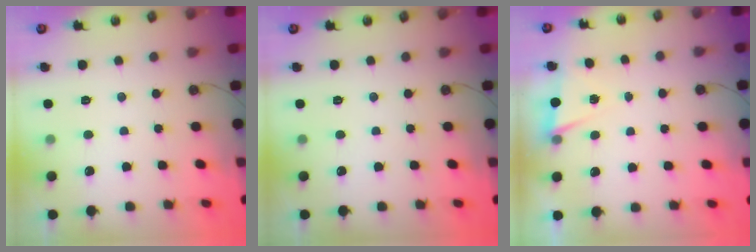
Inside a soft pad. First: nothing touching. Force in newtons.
{"total": 0.0}
{"total": 2.7, "press": 1.5, "slide": 2.2}